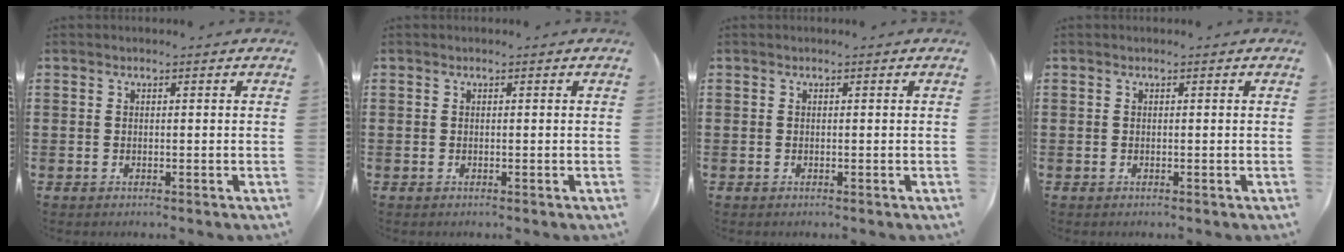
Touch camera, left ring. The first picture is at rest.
{"total": 0.0}
{"total": 0.0}
{"total": 0.0}